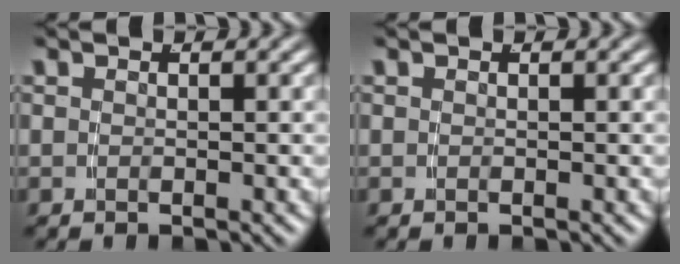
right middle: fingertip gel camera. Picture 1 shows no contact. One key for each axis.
{"total": 0.0}